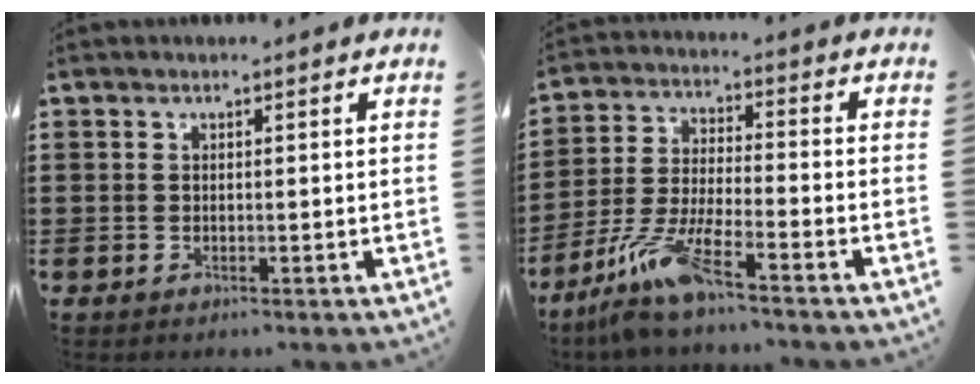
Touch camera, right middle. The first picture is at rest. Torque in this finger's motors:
{"motor_torque": [1.27, -0.87, 0.29, 0.21]}